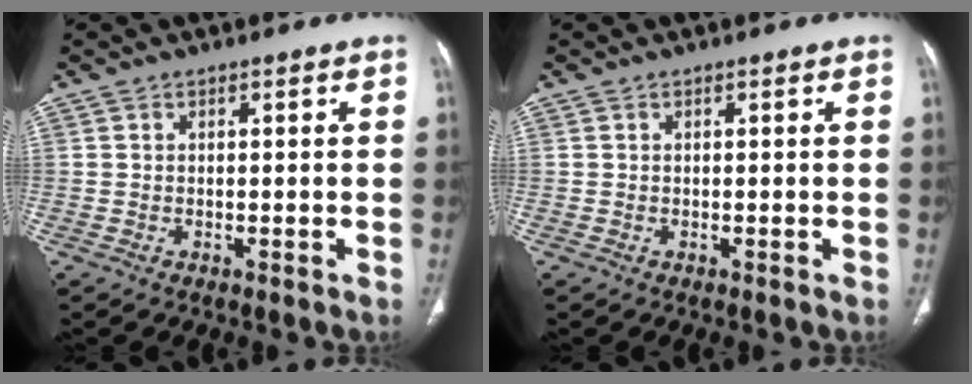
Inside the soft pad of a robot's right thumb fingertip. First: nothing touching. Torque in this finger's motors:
{"motor_torque": [0.00, 0.00, 0.00, 0.00, 0.00]}